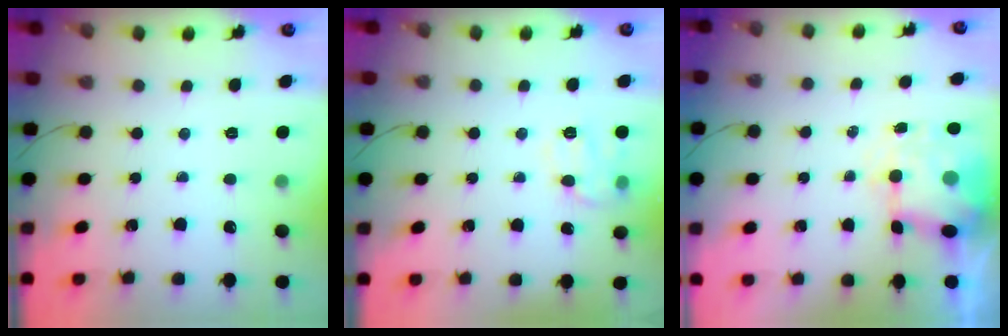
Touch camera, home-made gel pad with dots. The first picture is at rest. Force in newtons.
{"total": 9.8, "press": 9.8, "slide": 0.0}
{"total": 6.0, "press": 5.8, "slide": 1.6}